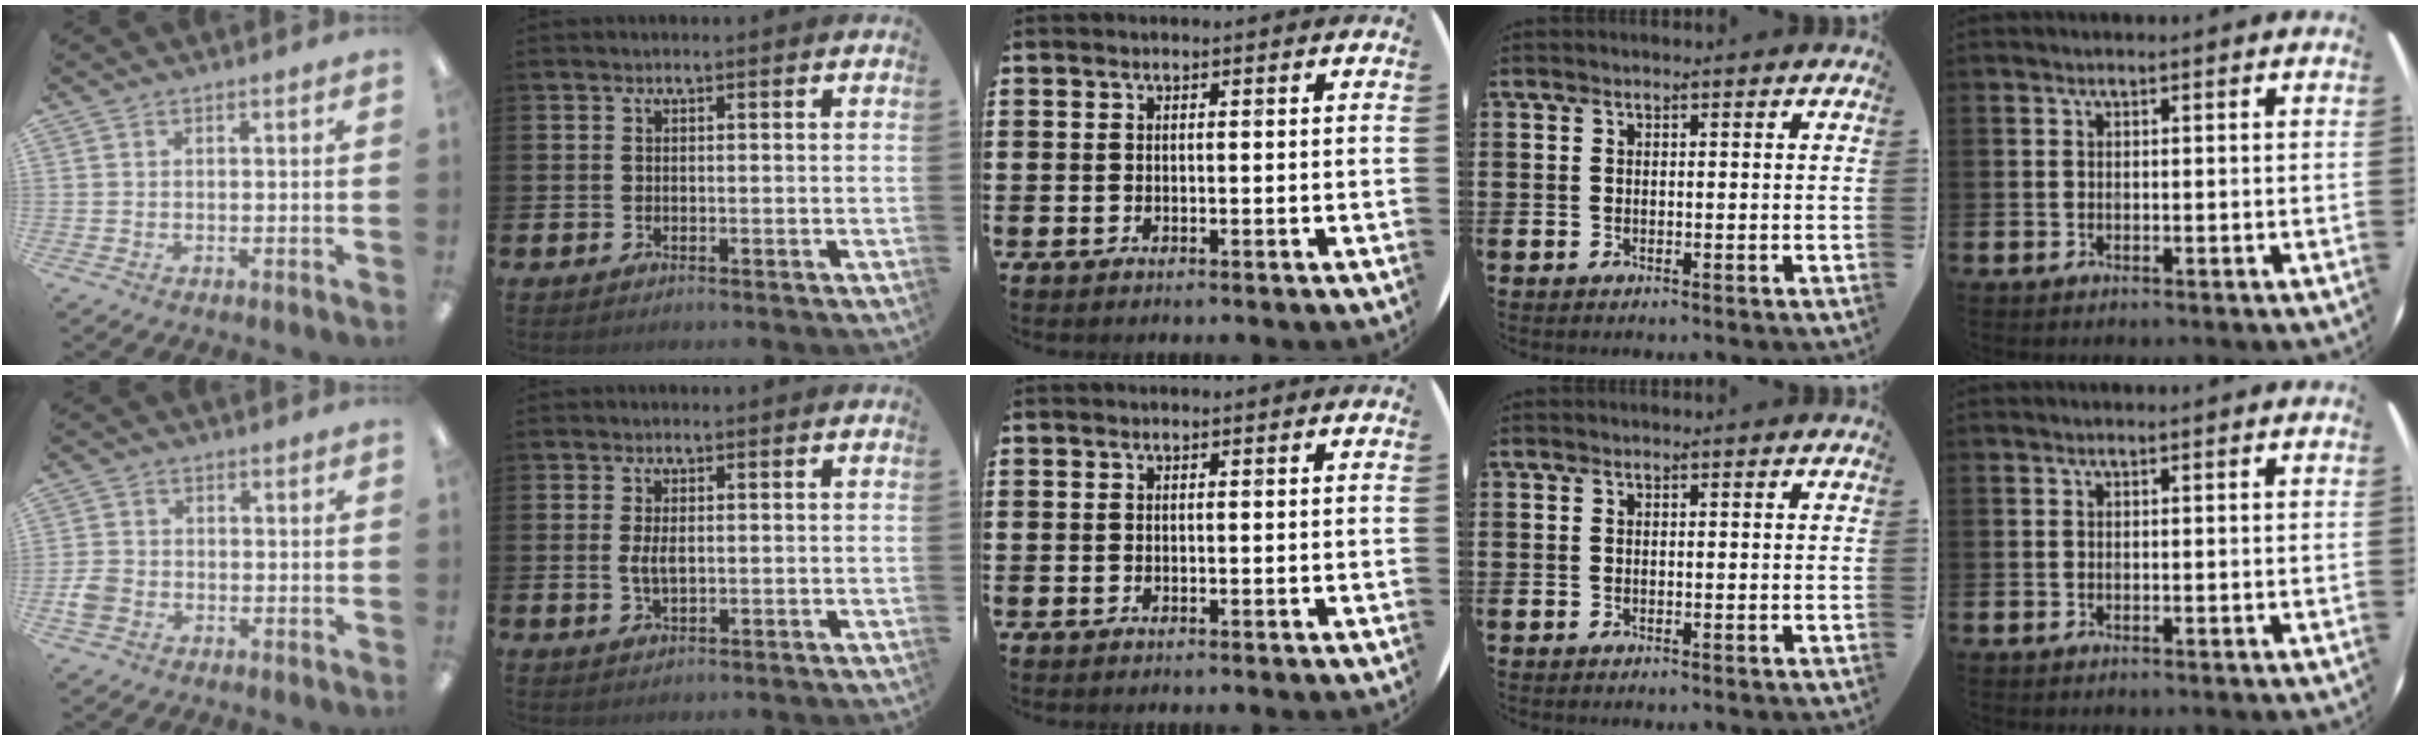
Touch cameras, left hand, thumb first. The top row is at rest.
{"thumb": {"total": 4.3, "force": [-1.6, 3.5, 1.9], "torque": [-0.019, 0.010, -0.027]}, "index": {"total": 2.5, "force": [0.2, 1.1, 2.3], "torque": [-0.036, 0.000, 0.000]}}